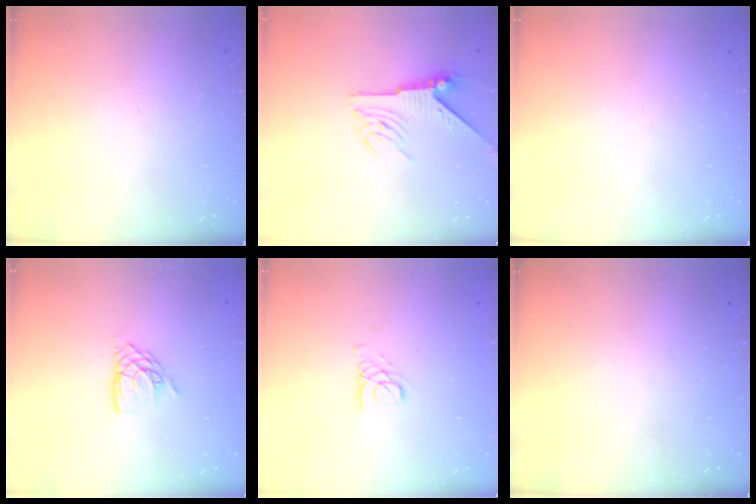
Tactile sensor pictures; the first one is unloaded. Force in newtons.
{"total": 6.0, "press": 6.0, "slide": 0.7}
{"total": 0.0}
{"total": 7.9, "press": 7.9, "slide": 0.6}
{"total": 2.7, "press": 2.7, "slide": 0.3}
{"total": 0.0}